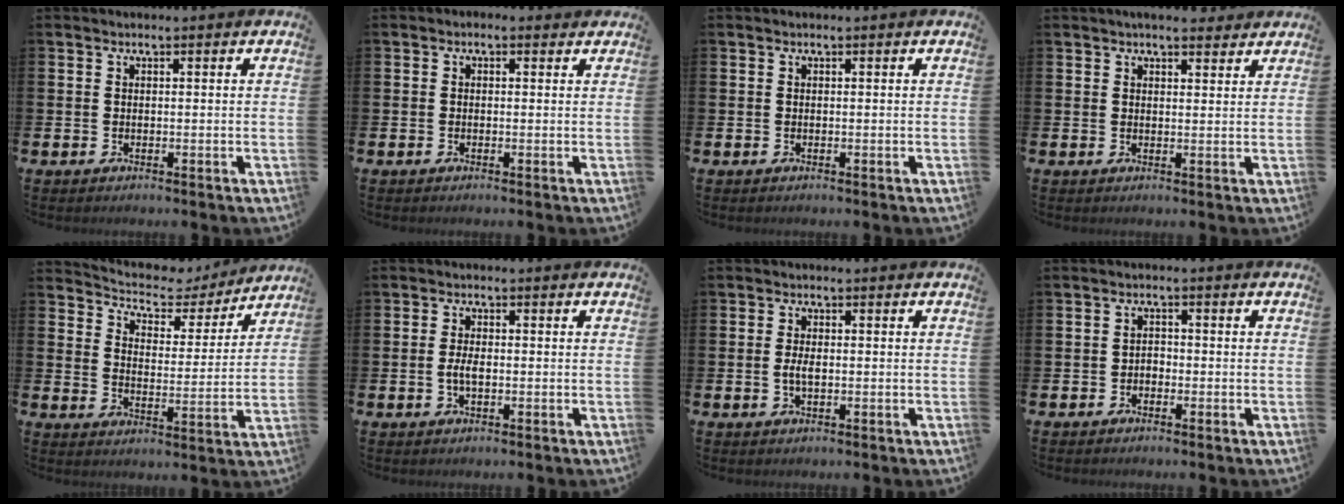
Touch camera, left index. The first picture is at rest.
{"total": 0.6, "force": [-0.2, 0.5, 0.3], "torque": [-0.005, 0.005, -0.006]}
{"total": 0.0}
{"total": 3.2, "force": [3.1, 0.7, 0.4], "torque": [-0.005, -0.011, 0.055]}
{"total": 5.6, "force": [5.1, 2.0, 0.8], "torque": [-0.044, -0.045, 0.083]}
{"total": 2.3, "force": [-0.4, 1.0, 2.0], "torque": [-0.036, 0.001, -0.008]}
{"total": 2.1, "force": [-0.2, 0.9, 1.8], "torque": [-0.034, 0.002, -0.006]}
{"total": 1.3, "force": [-0.8, 1.0, 0.5], "torque": [-0.009, 0.003, -0.019]}